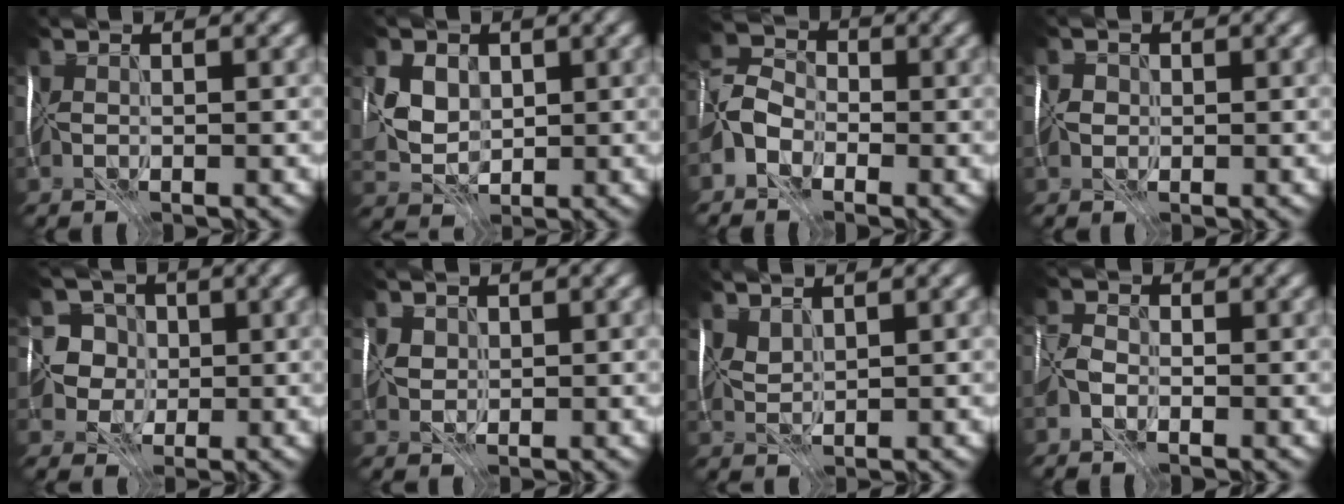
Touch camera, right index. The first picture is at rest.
{"total": 4.0, "force": [1.6, 3.1, 2.0], "torque": [-0.021, 0.024, 0.021]}
{"total": 2.1, "force": [-1.7, 1.3, 0.1], "torque": [0.001, 0.011, -0.038]}
{"total": 0.7, "force": [-0.1, 0.5, -0.5], "torque": [0.017, 0.005, -0.002]}
{"total": 4.8, "force": [0.1, 4.7, 1.0], "torque": [0.000, 0.029, -0.025]}
{"total": 1.1, "force": [0.7, 0.7, -0.4], "torque": [0.013, 0.006, 0.016]}
{"total": 1.8, "force": [1.8, -0.2, -0.2], "torque": [-0.002, 0.006, 0.043]}
{"total": 1.2, "force": [-0.8, -0.3, -0.8], "torque": [0.017, 0.011, -0.019]}